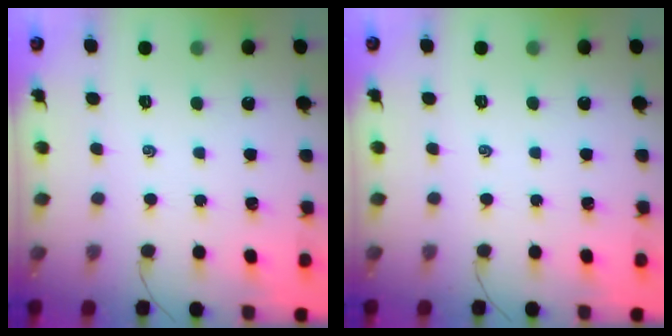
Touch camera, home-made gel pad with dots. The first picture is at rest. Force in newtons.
{"total": 0.0}